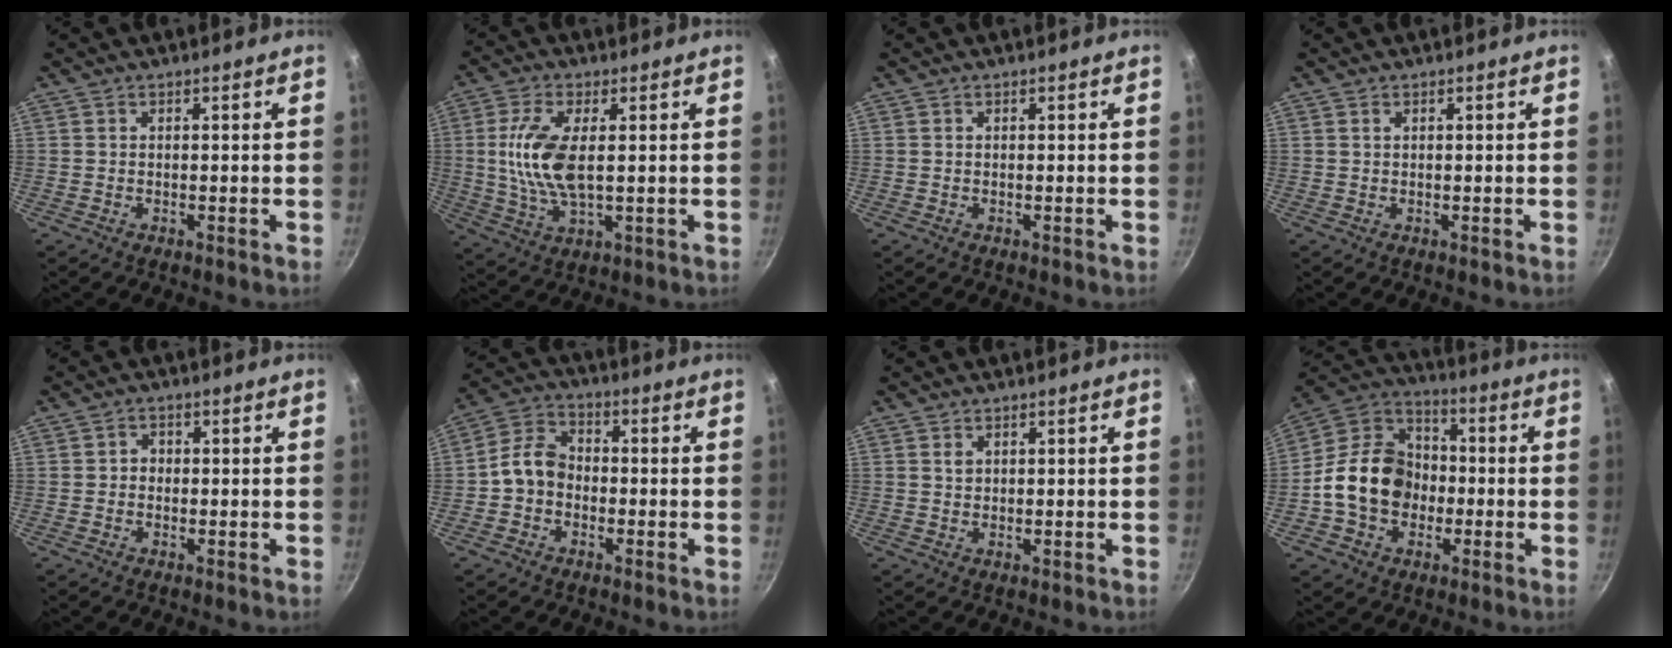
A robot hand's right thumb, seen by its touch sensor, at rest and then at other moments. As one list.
[{"total": 10.8, "force": [1.3, 4.7, 9.7], "torque": [-0.200, -0.003, 0.026]}, {"total": 0.0}, {"total": 0.5, "force": [0.3, 0.3, 0.3], "torque": [-0.005, 0.001, 0.006]}, {"total": 1.7, "force": [-0.1, 1.6, 0.8], "torque": [-0.007, 0.005, -0.006]}, {"total": 7.4, "force": [-1.4, 5.8, 4.3], "torque": [-0.058, 0.028, -0.045]}, {"total": 1.3, "force": [0.6, 0.9, 0.7], "torque": [-0.010, 0.000, 0.011]}, {"total": 16.5, "force": [-2.4, 13.2, 9.6], "torque": [-0.138, 0.041, -0.055]}]